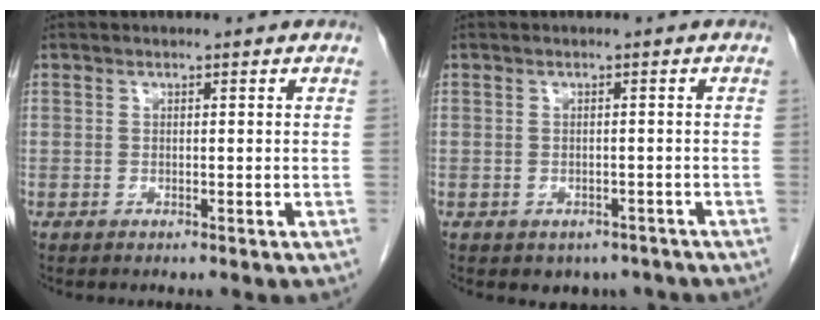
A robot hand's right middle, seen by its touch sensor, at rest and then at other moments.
{"total": 3.6, "force": [-2.7, 2.2, 0.7], "torque": [0.001, 0.008, -0.031]}